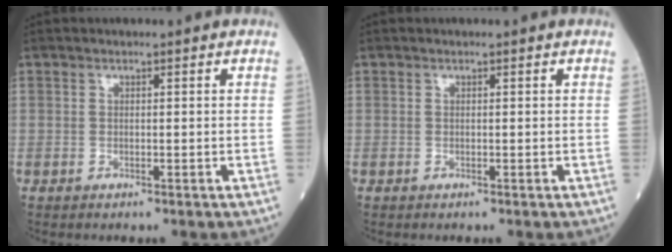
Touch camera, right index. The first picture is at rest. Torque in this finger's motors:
{"motor_torque": [0.00, 0.00, 0.00, 0.00]}